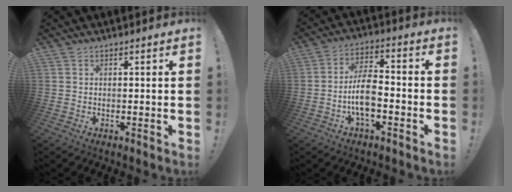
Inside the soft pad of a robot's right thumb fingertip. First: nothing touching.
{"total": 10.6, "force": [-3.7, 5.2, 8.5], "torque": [-0.174, 0.018, -0.065]}